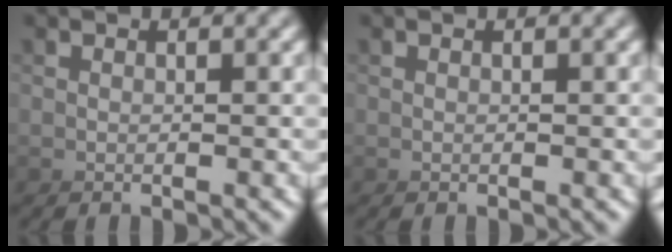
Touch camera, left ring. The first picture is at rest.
{"total": 0.0}